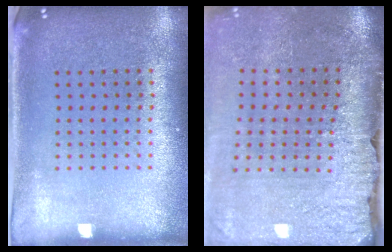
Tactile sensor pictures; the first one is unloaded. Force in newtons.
{"total": 4.3, "press": 3.5, "slide": 2.5}